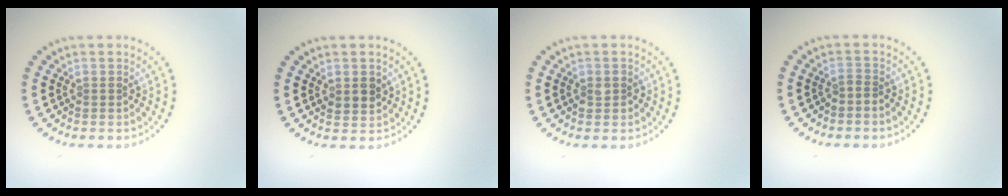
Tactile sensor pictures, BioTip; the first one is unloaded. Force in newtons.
{"total": 1.8, "press": 1.8, "slide": 0.4}
{"total": 1.4, "press": 1.3, "slide": 0.4}
{"total": 0.8, "press": 0.5, "slide": 0.7}